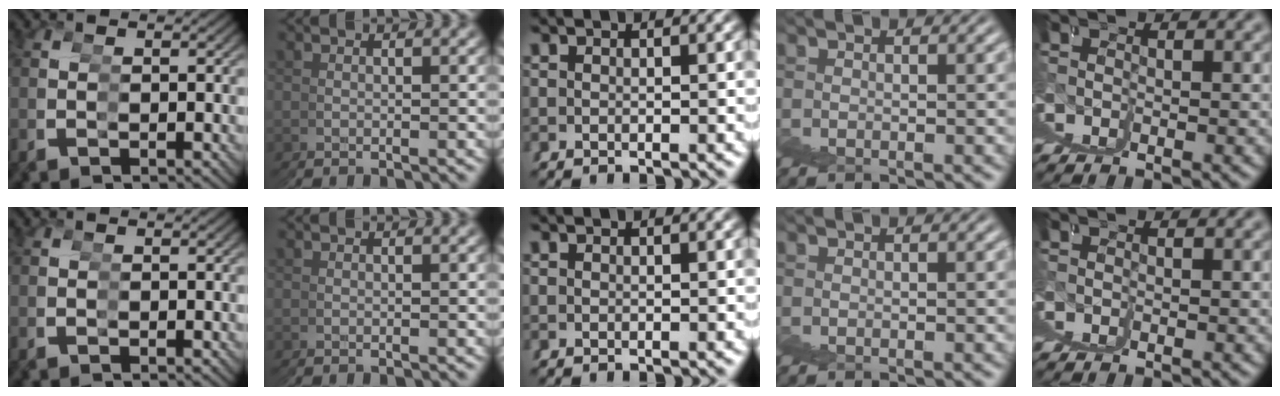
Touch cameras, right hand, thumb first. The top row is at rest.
{}